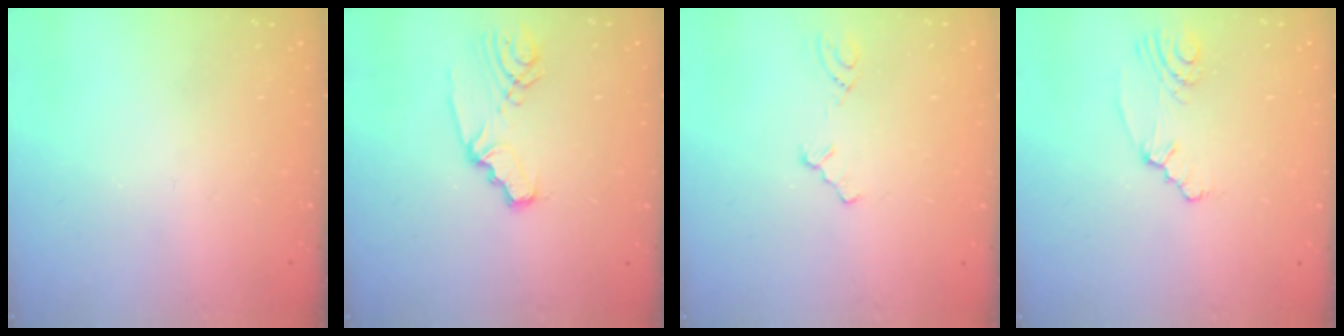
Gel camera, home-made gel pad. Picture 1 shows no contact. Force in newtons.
{"total": 5.2, "press": 5.2, "slide": 0.3}
{"total": 1.5, "press": 1.4, "slide": 0.2}
{"total": 2.5, "press": 2.2, "slide": 1.2}